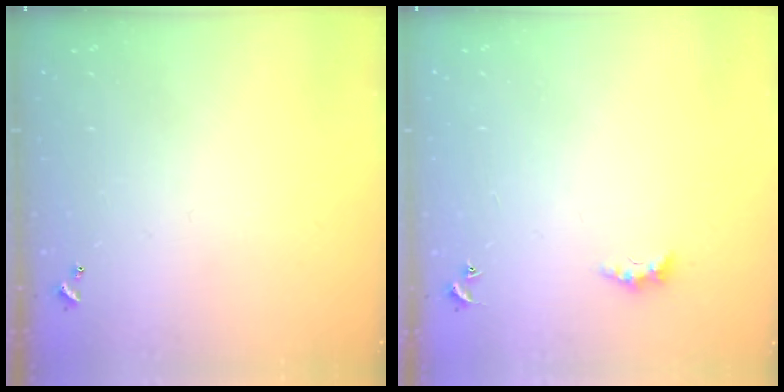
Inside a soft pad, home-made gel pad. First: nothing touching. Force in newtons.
{"total": 2.4, "press": 2.4, "slide": 0.6}